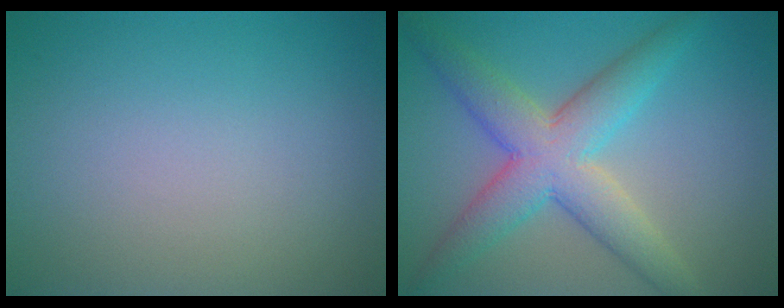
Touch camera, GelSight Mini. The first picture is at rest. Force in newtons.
{"total": 6.7, "press": 6.7, "slide": 0.3}